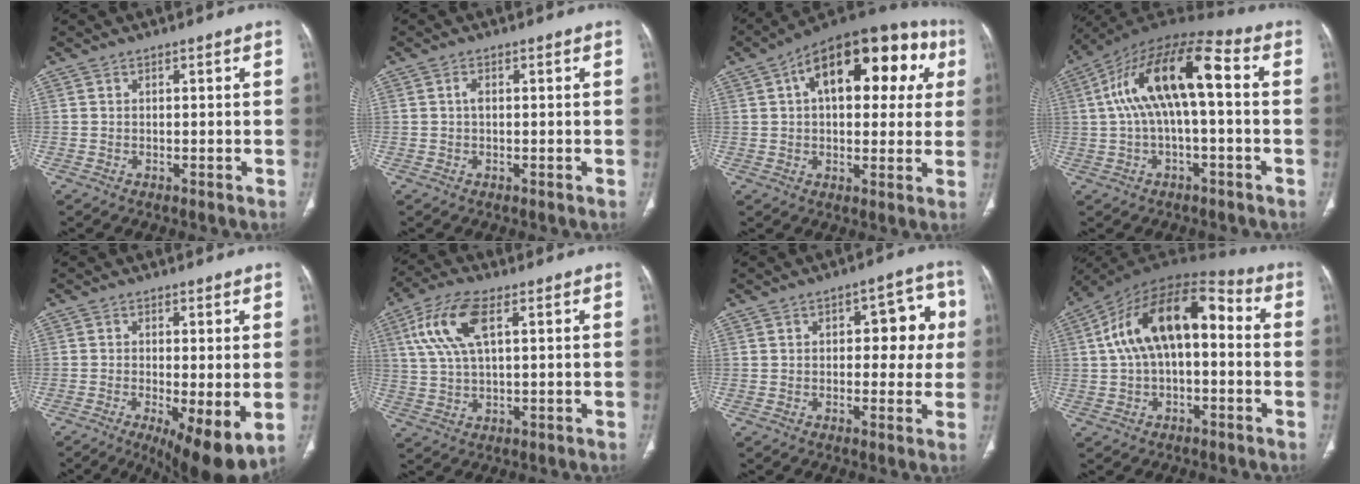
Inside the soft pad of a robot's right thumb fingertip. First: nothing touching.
{"total": 1.2, "force": [0.1, 0.6, 1.0], "torque": [-0.021, 0.002, 0.001]}
{"total": 23.4, "force": [7.3, 12.0, 18.8], "torque": [-0.235, 0.041, 0.100]}
{"total": 16.2, "force": [1.6, 6.2, 14.8], "torque": [-0.276, 0.051, 0.023]}
{"total": 10.7, "force": [-2.8, 3.1, 9.9], "torque": [-0.155, -0.024, -0.037]}
{"total": 10.6, "force": [3.8, 4.3, 8.9], "torque": [-0.198, 0.007, 0.076]}
{"total": 9.3, "force": [1.7, 5.0, 7.7], "torque": [-0.052, 0.015, 0.017]}
{"total": 18.1, "force": [1.9, 9.5, 15.3], "torque": [-0.253, 0.052, 0.022]}